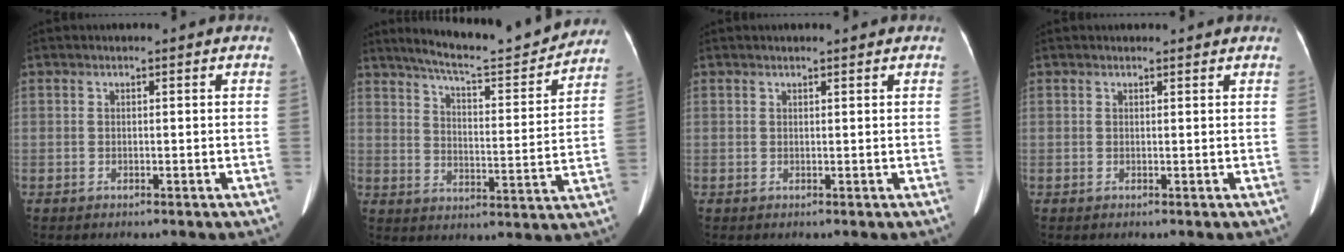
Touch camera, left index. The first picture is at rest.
{"total": 17.9, "force": [16.4, 1.3, 7.0], "torque": [-0.107, -0.025, 0.224]}
{"total": 2.1, "force": [1.8, 0.3, 1.0], "torque": [-0.011, 0.017, 0.024]}
{"total": 2.4, "force": [2.3, 0.6, 0.5], "torque": [-0.010, 0.015, 0.026]}